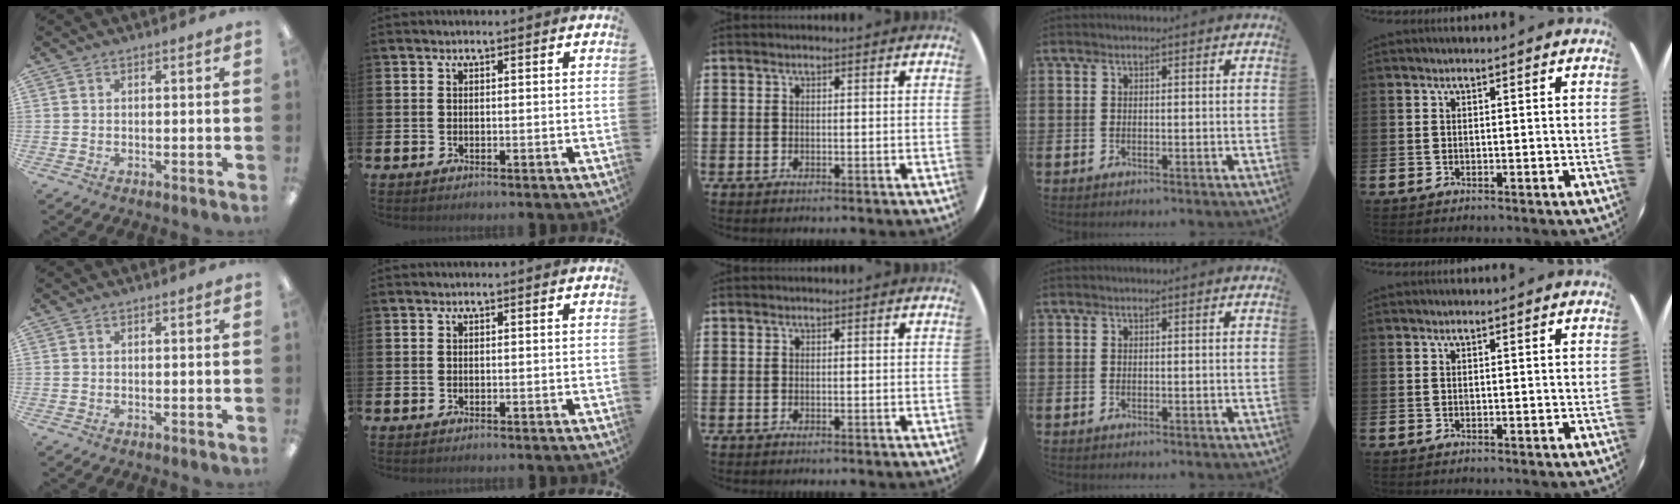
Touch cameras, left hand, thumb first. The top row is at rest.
{}